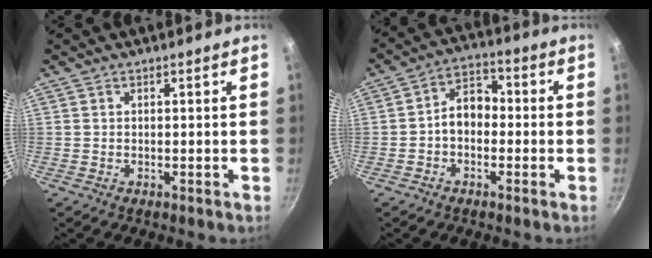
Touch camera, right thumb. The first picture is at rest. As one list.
[{"total": 7.0, "force": [-1.1, 5.1, 4.7], "torque": [-0.045, 0.030, -0.034]}]